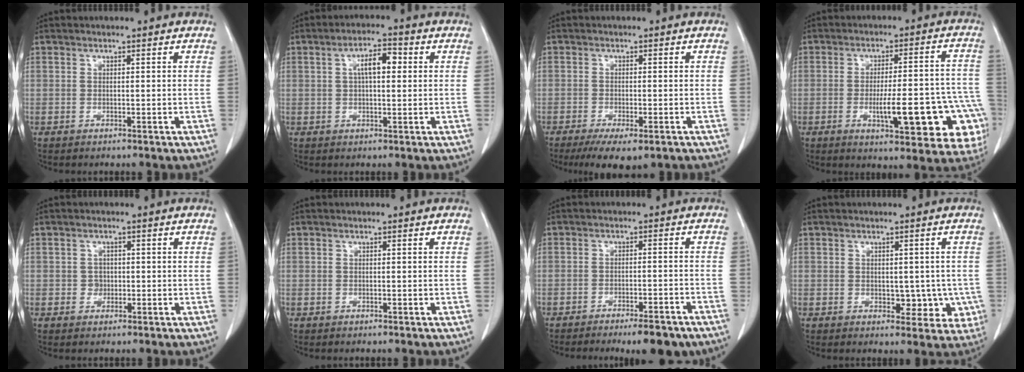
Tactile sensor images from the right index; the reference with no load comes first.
{"total": 5.0, "force": [1.0, 1.7, 4.6], "torque": [-0.081, 0.016, 0.017]}
{"total": 7.7, "force": [-5.3, 2.1, 5.2], "torque": [-0.072, -0.017, -0.076]}
{"total": 17.1, "force": [-5.6, 4.1, 15.6], "torque": [-0.112, 0.032, -0.053]}
{"total": 1.5, "force": [-0.2, 1.4, 0.5], "torque": [-0.006, 0.005, -0.002]}
{"total": 0.0}
{"total": 7.9, "force": [-6.3, 1.7, 4.5], "torque": [-0.041, -0.003, -0.085]}
{"total": 5.5, "force": [-0.7, 3.7, 4.0], "torque": [-0.024, 0.009, 0.002]}